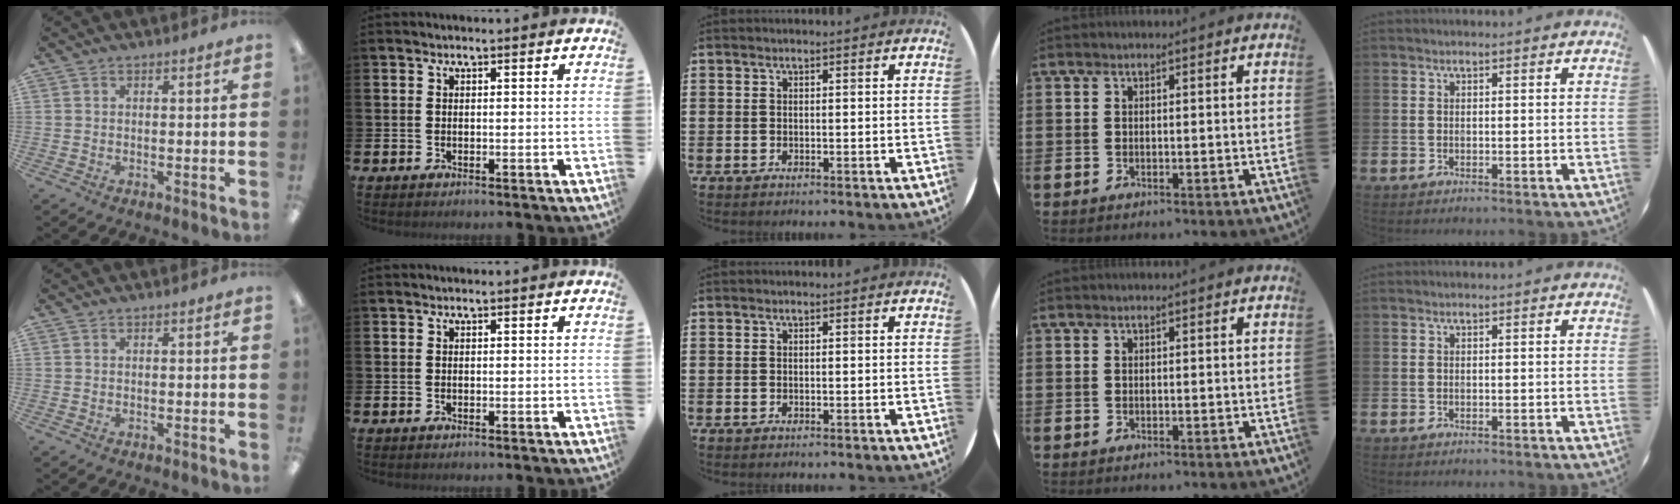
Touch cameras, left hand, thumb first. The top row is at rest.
{}